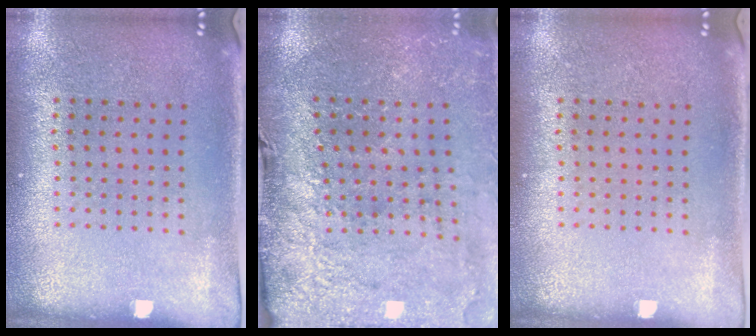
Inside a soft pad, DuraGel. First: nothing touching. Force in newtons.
{"total": 3.2, "press": 3.1, "slide": 1.0}
{"total": 0.0}